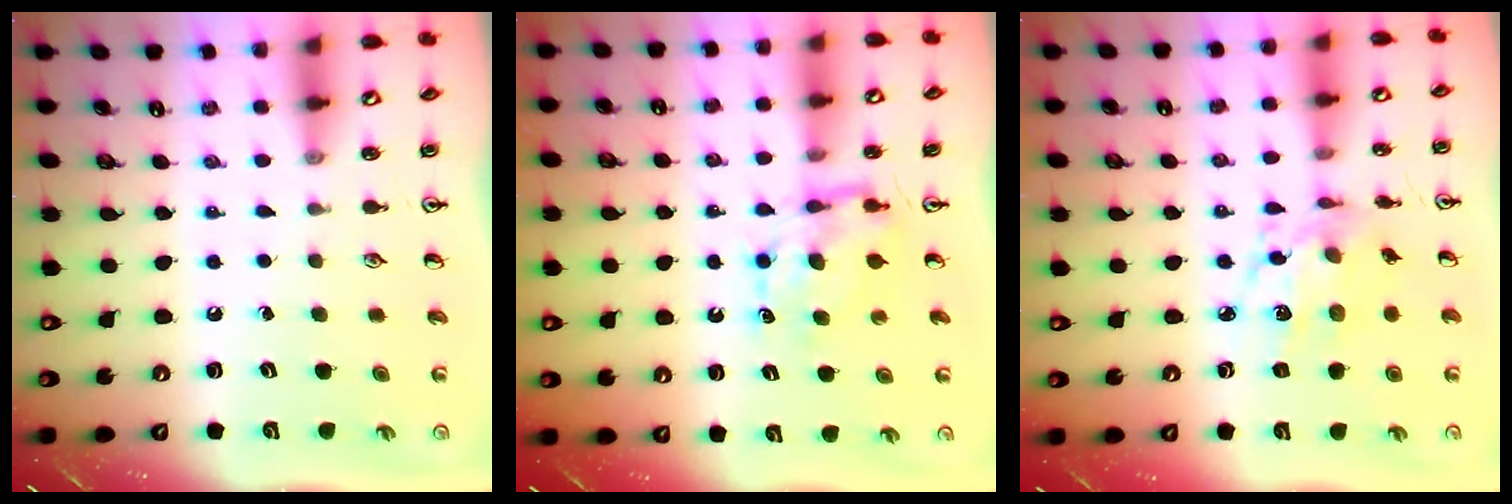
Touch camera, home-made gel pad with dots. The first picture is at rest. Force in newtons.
{"total": 7.2, "press": 7.2, "slide": 0.1}
{"total": 10.5, "press": 10.4, "slide": 0.6}